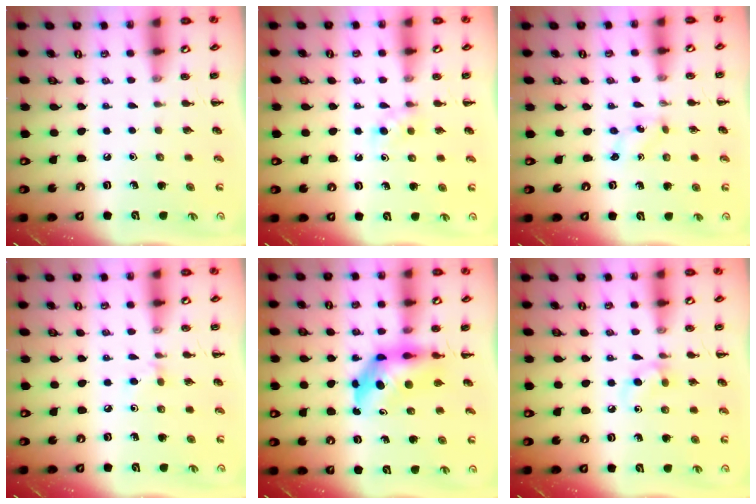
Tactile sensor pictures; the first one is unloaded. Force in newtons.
{"total": 3.0, "press": 2.7, "slide": 1.2}
{"total": 0.0}
{"total": 4.5, "press": 4.3, "slide": 1.6}
{"total": 6.2, "press": 5.9, "slide": 1.7}
{"total": 5.6, "press": 5.3, "slide": 1.6}